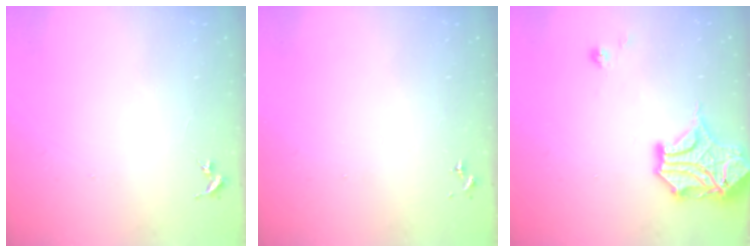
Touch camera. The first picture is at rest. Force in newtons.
{"total": 0.0}
{"total": 15.2, "press": 15.1, "slide": 2.2}